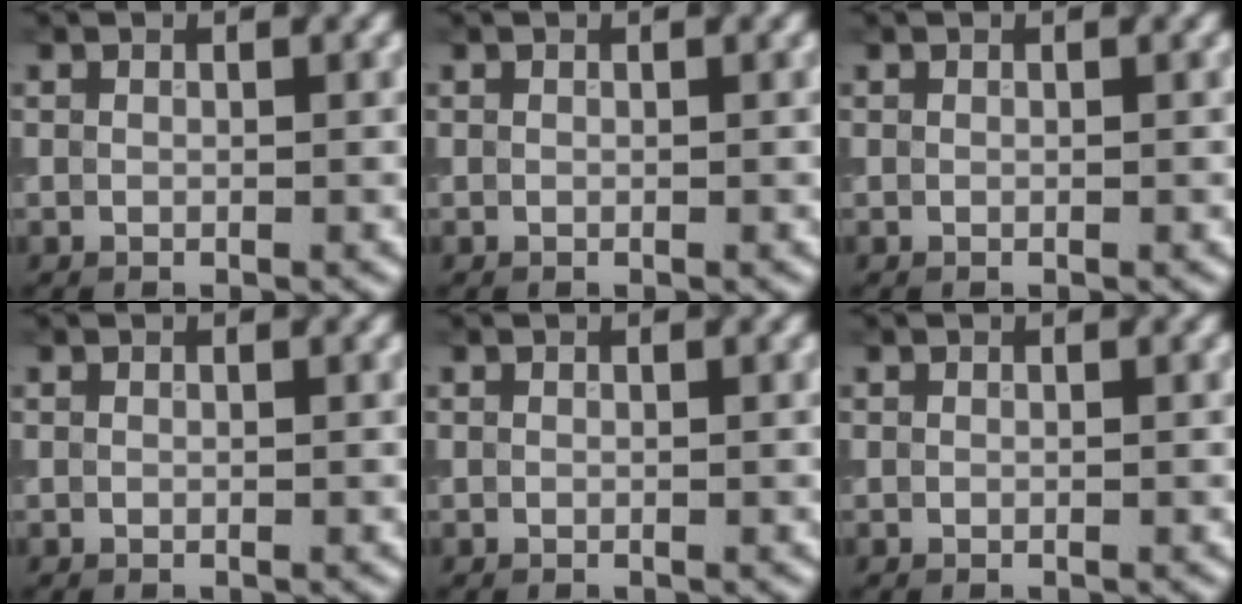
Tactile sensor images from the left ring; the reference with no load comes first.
{"total": 0.0}
{"total": 0.0}
{"total": 0.0}
{"total": 0.0}
{"total": 0.0}